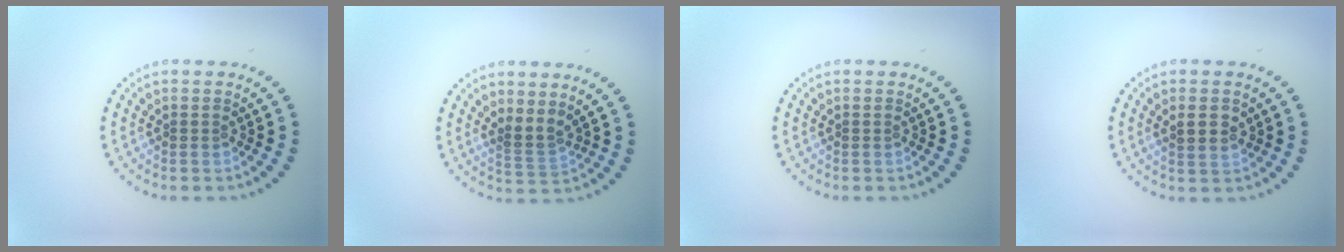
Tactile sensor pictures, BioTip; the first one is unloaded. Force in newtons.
{"total": 1.8, "press": 1.2, "slide": 1.4}
{"total": 0.0}
{"total": 1.7, "press": 1.7, "slide": 0.3}